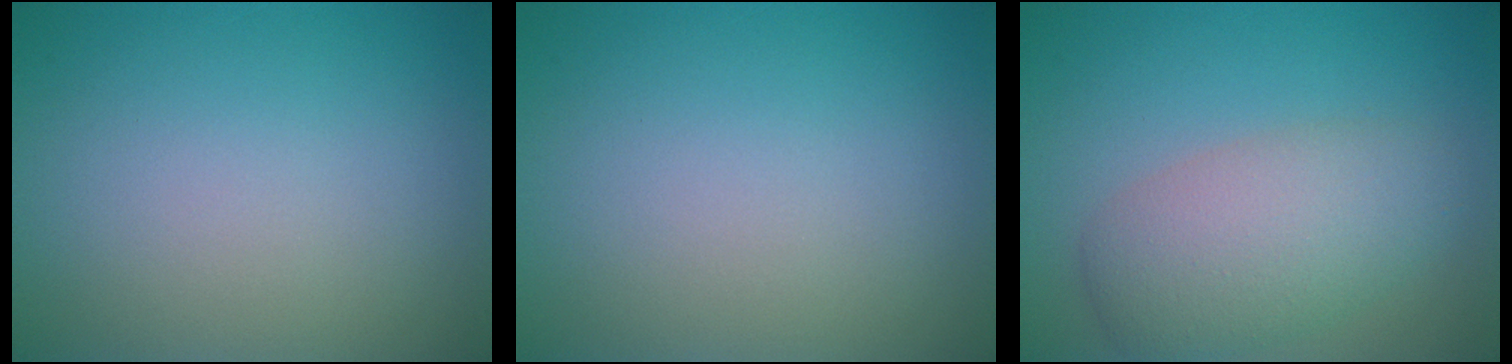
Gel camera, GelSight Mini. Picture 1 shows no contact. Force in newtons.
{"total": 0.0}
{"total": 5.0, "press": 5.0, "slide": 0.2}